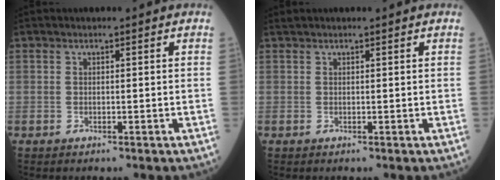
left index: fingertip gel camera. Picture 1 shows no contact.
{"total": 1.2, "force": [1.2, 0.0, 0.3], "torque": [-0.010, 0.017, 0.025]}